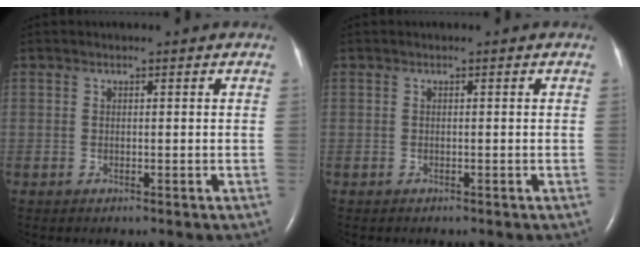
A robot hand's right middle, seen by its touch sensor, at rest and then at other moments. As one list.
[{"total": 0.0}]